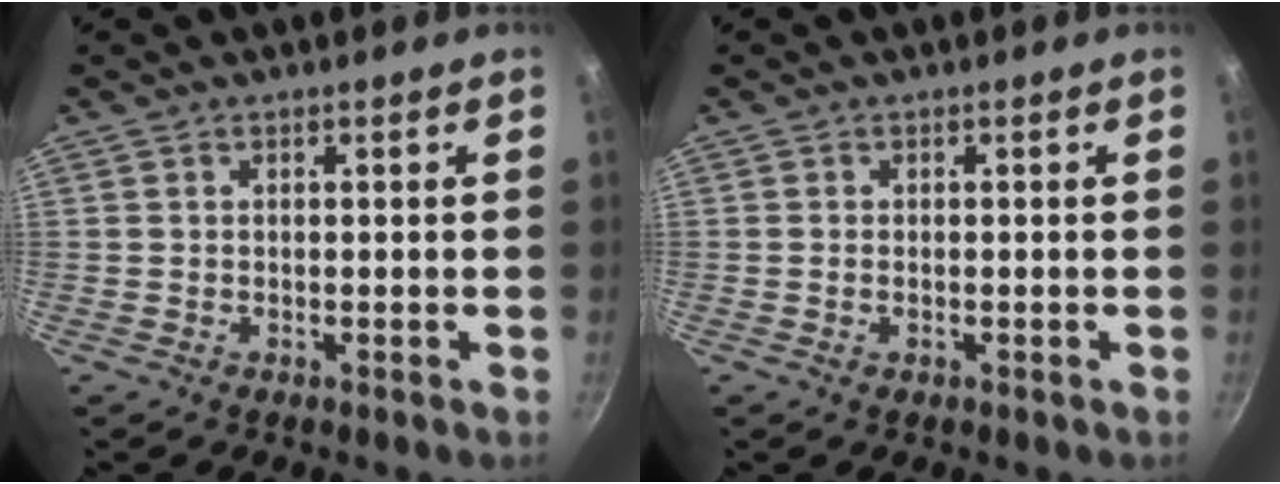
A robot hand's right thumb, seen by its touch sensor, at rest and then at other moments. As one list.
[{"total": 0.8, "force": [-0.2, 0.5, 0.6], "torque": [-0.010, 0.002, -0.004]}]